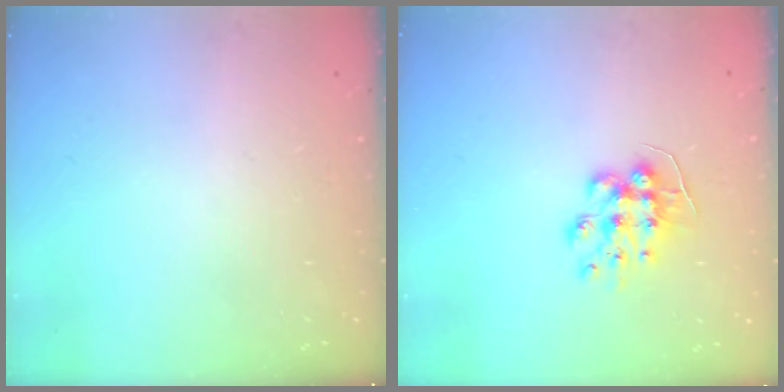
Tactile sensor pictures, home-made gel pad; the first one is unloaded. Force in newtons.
{"total": 9.0, "press": 9.0, "slide": 0.4}